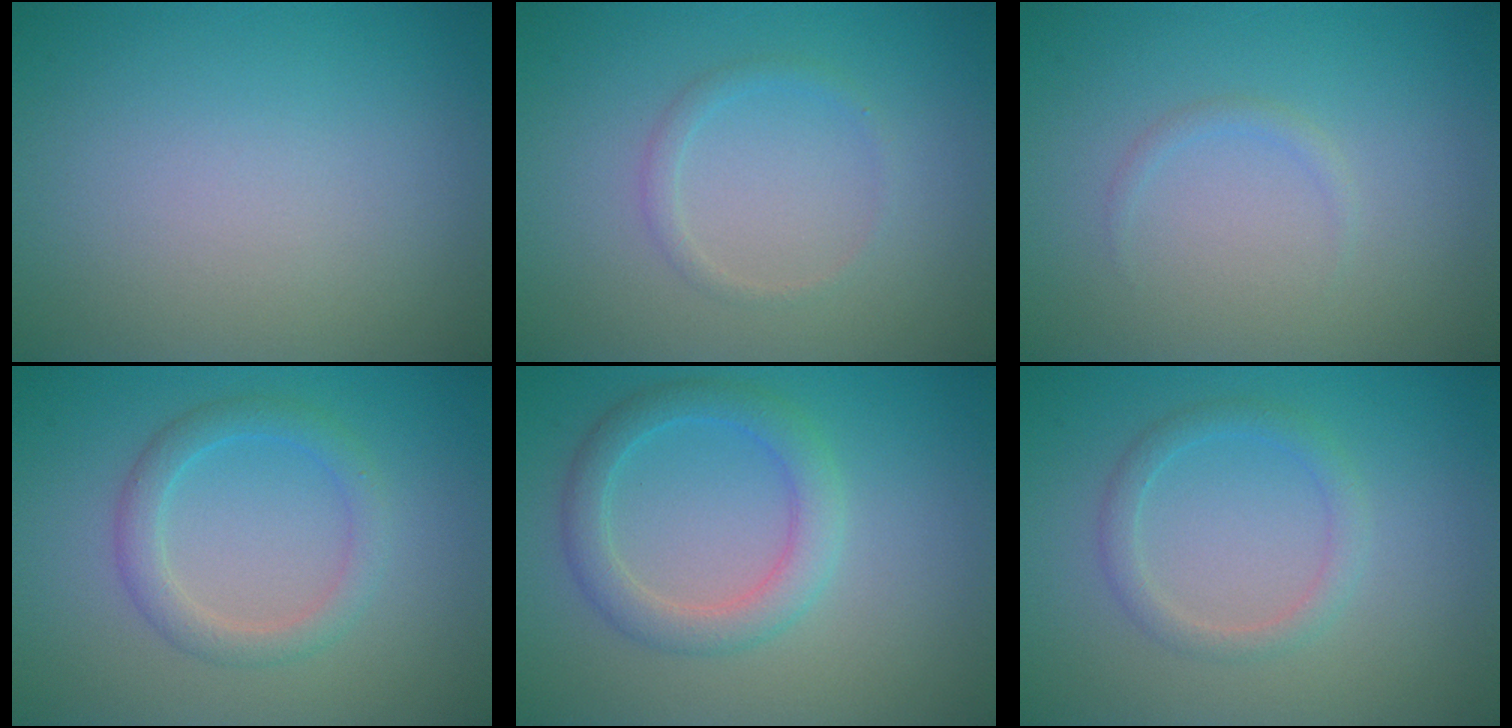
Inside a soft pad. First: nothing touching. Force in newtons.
{"total": 1.1, "press": 1.1, "slide": 0.0}
{"total": 0.7, "press": 0.7, "slide": 0.1}
{"total": 2.7, "press": 2.6, "slide": 0.1}
{"total": 2.2, "press": 2.2, "slide": 0.3}
{"total": 1.9, "press": 1.9, "slide": 0.1}